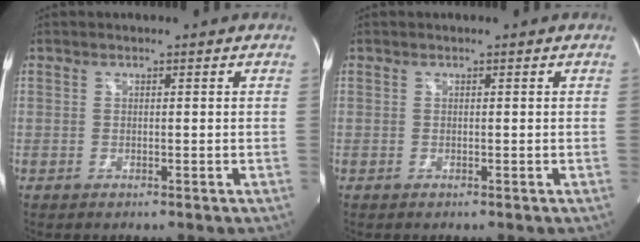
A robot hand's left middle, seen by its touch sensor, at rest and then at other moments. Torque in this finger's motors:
{"motor_torque": [0.00, 0.00, 0.00, 0.00]}